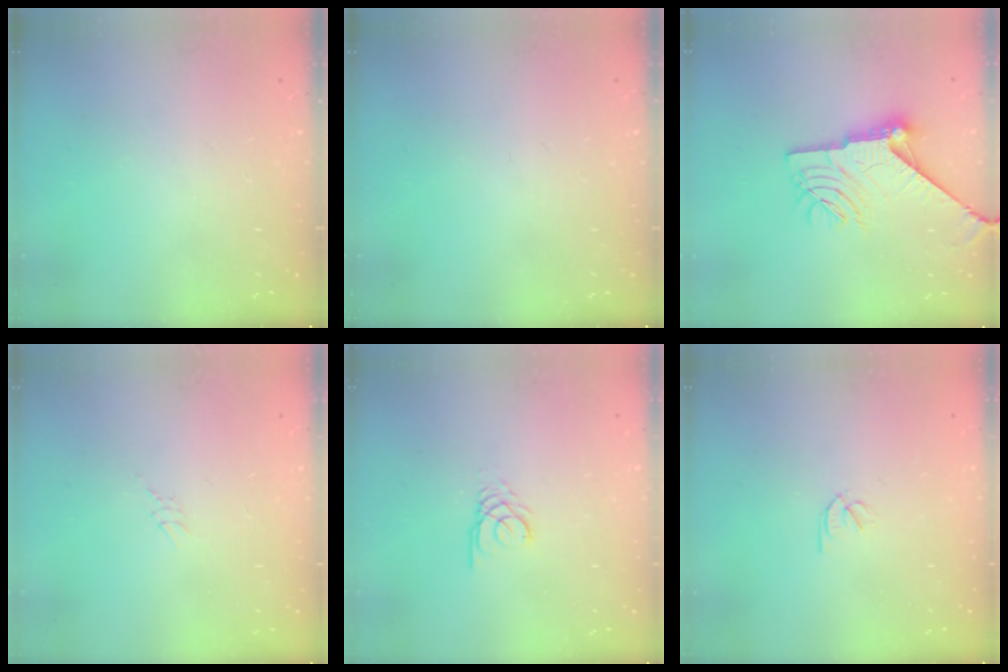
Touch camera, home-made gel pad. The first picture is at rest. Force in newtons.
{"total": 0.0}
{"total": 14.0, "press": 13.9, "slide": 0.9}
{"total": 2.6, "press": 2.6, "slide": 0.2}
{"total": 2.7, "press": 2.7, "slide": 0.3}
{"total": 1.8, "press": 1.7, "slide": 0.5}